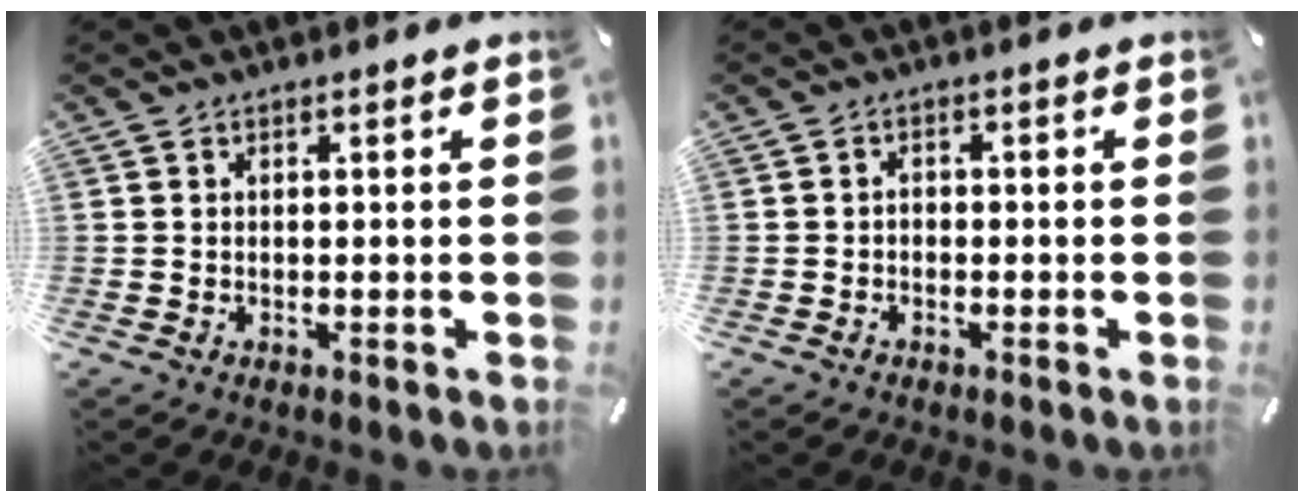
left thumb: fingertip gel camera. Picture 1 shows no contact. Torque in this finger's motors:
{"motor_torque": [-0.01, -0.09, 0.06, 0.01, 0.00]}